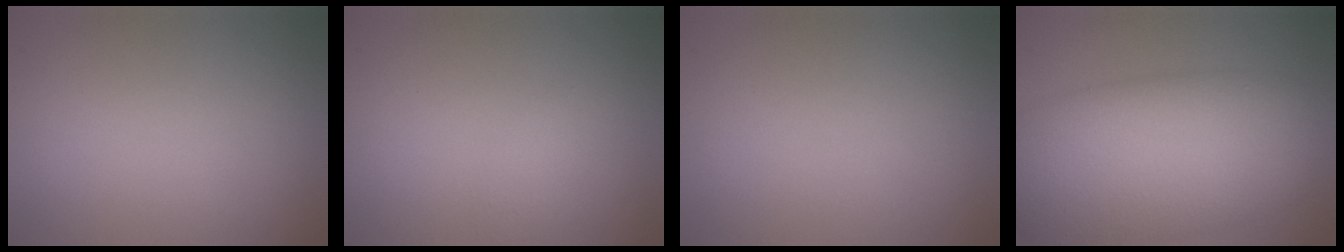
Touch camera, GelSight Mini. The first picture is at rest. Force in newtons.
{"total": 1.1, "press": 1.1, "slide": 0.1}
{"total": 0.0}
{"total": 12.8, "press": 12.8, "slide": 0.6}